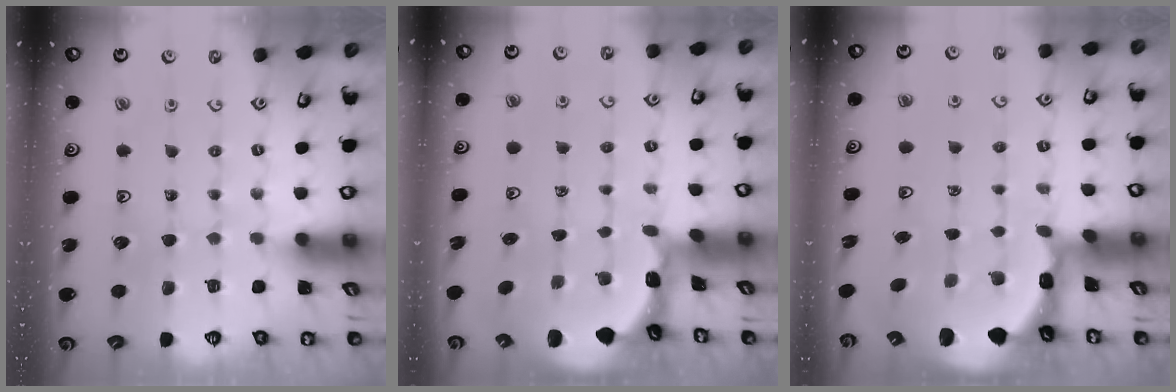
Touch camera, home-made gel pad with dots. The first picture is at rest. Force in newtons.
{"total": 1.0, "press": 1.0, "slide": 0.2}
{"total": 2.5, "press": 2.4, "slide": 0.9}